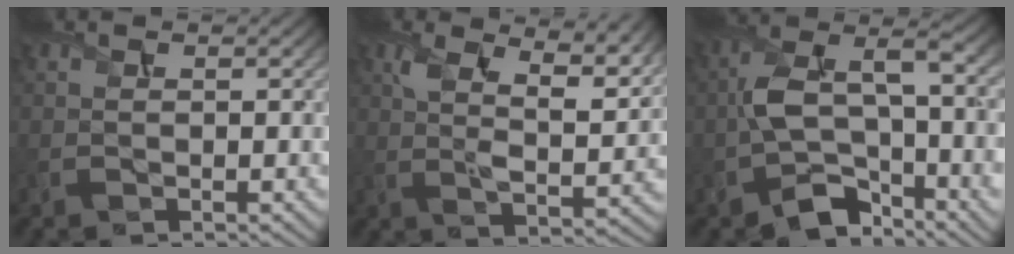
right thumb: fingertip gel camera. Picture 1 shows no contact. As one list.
[{"total": 10.3, "force": [5.5, 4.1, 7.7], "torque": [-0.149, -0.009, 0.092]}, {"total": 10.4, "force": [-3.0, 5.4, 8.3], "torque": [-0.154, 0.004, -0.062]}]